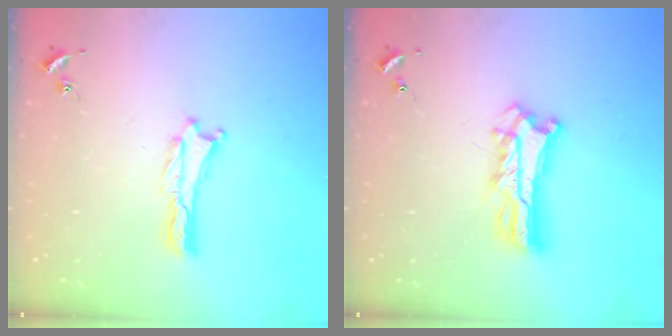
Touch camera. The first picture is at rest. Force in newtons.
{"total": 7.0, "press": 6.9, "slide": 0.6}